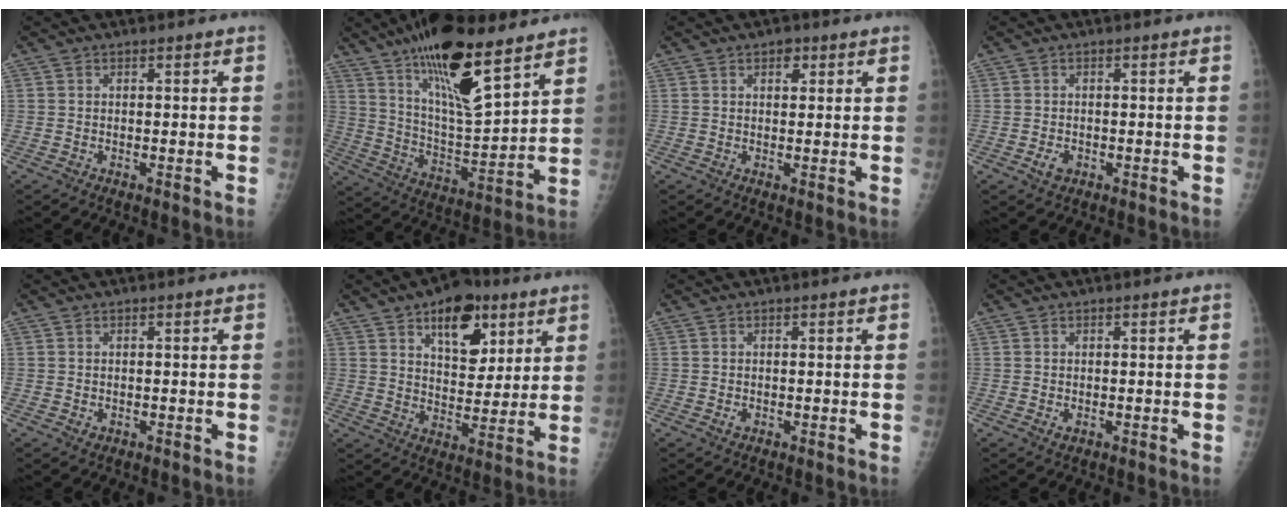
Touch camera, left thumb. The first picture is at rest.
{"total": 19.5, "force": [12.8, 5.5, 13.6], "torque": [-0.213, -0.070, 0.227]}
{"total": 2.3, "force": [1.2, 1.5, 1.3], "torque": [-0.006, -0.003, 0.015]}
{"total": 2.2, "force": [-0.8, 1.6, 1.2], "torque": [-0.016, 0.001, -0.010]}
{"total": 0.9, "force": [-0.2, 0.8, 0.4], "torque": [-0.004, 0.000, 0.001]}
{"total": 13.9, "force": [7.4, 7.8, 8.9], "torque": [-0.088, -0.035, 0.113]}
{"total": 0.8, "force": [-0.2, 0.6, 0.5], "torque": [-0.004, 0.000, -0.001]}
{"total": 1.1, "force": [-0.2, 0.8, 0.7], "torque": [-0.009, -0.002, 0.000]}